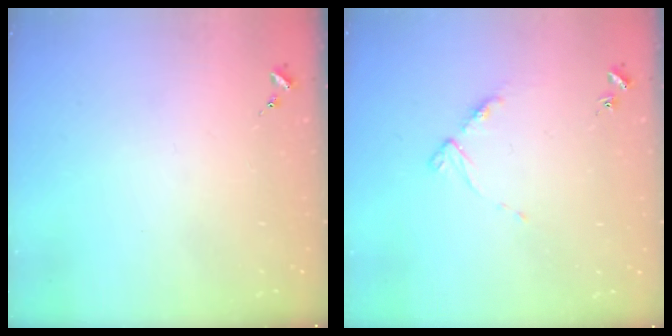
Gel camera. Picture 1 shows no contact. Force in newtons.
{"total": 5.2, "press": 5.1, "slide": 0.7}